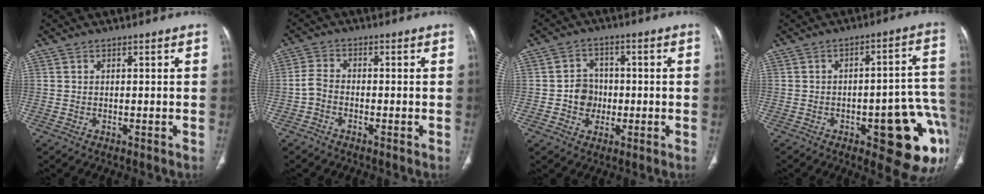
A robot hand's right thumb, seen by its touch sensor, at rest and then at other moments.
{"total": 2.9, "force": [-1.3, 1.8, 1.9], "torque": [-0.042, 0.014, -0.033]}
{"total": 5.6, "force": [-0.9, 5.1, 2.2], "torque": [-0.007, 0.012, -0.020]}
{"total": 17.7, "force": [-6.0, 5.9, 15.6], "torque": [-0.136, 0.036, -0.061]}